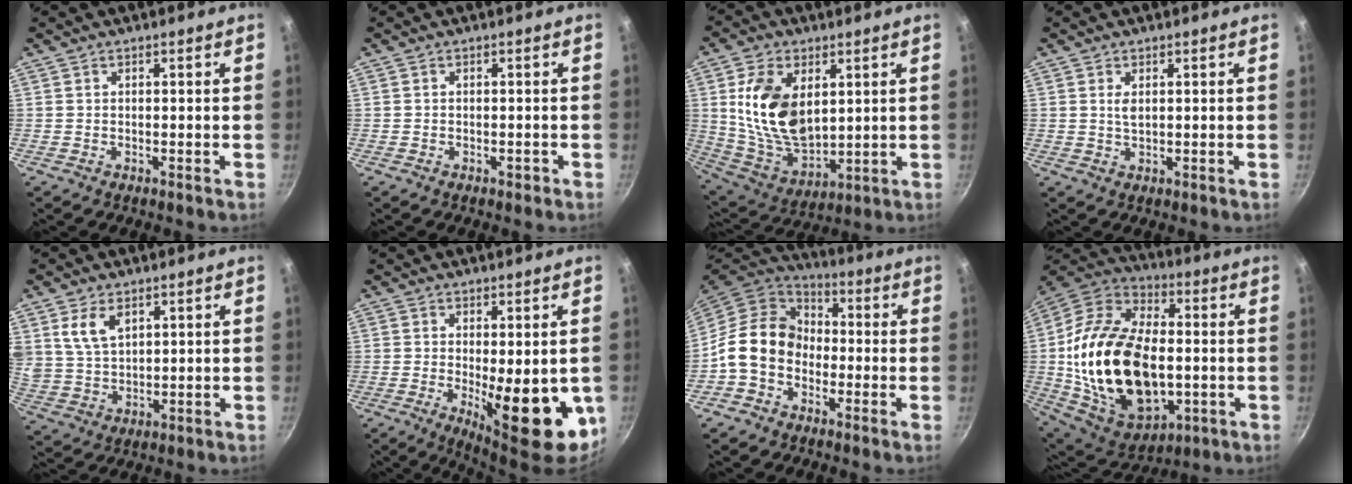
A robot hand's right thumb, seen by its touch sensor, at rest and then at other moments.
{"total": 0.8, "force": [-0.5, 0.5, 0.4], "torque": [-0.005, 0.005, -0.004]}
{"total": 16.6, "force": [3.8, 10.2, 12.5], "torque": [-0.210, -0.029, 0.086]}
{"total": 1.8, "force": [0.5, 0.8, 1.4], "torque": [-0.029, -0.004, 0.011]}
{"total": 7.0, "force": [3.5, 4.1, 4.6], "torque": [-0.076, -0.016, 0.076]}
{"total": 14.6, "force": [-2.7, 5.3, 13.4], "torque": [-0.160, -0.015, -0.019]}
{"total": 13.0, "force": [-2.2, 10.4, 7.5], "torque": [-0.098, 0.037, -0.061]}
{"total": 30.2, "force": [-1.6, 18.3, 23.9], "torque": [-0.431, 0.016, -0.019]}